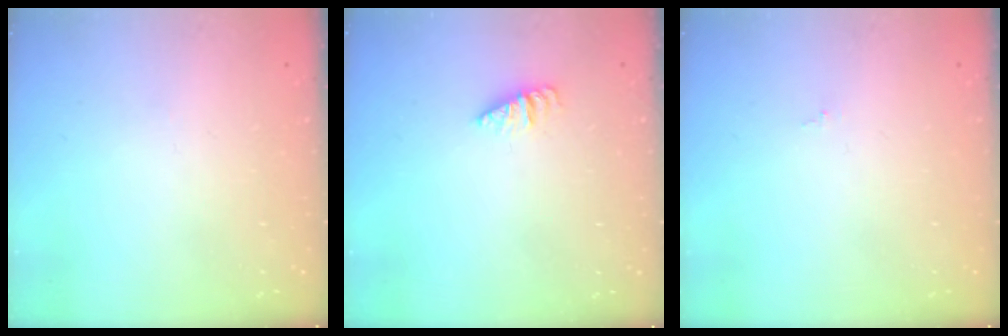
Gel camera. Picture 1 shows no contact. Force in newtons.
{"total": 2.1, "press": 2.1, "slide": 0.3}
{"total": 0.0}